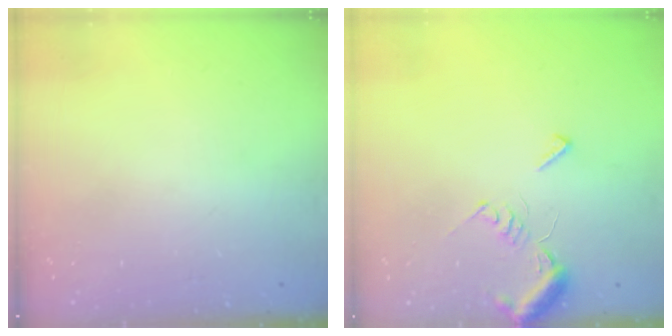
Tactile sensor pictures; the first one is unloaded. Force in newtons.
{"total": 7.2, "press": 7.2, "slide": 0.7}